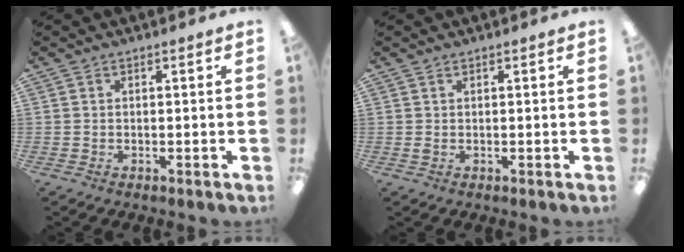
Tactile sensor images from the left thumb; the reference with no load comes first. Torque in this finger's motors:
{"motor_torque": [0.06, 0.01, 0.31, 0.01, 0.00]}